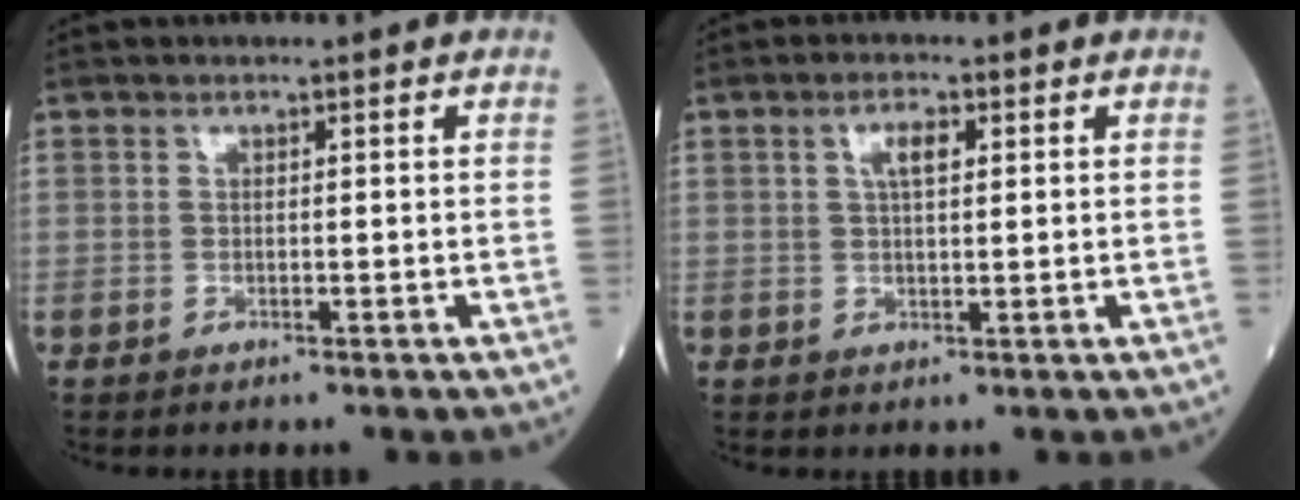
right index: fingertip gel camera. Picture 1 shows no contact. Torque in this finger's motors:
{"motor_torque": [0.24, 0.06, 0.06, 0.04]}